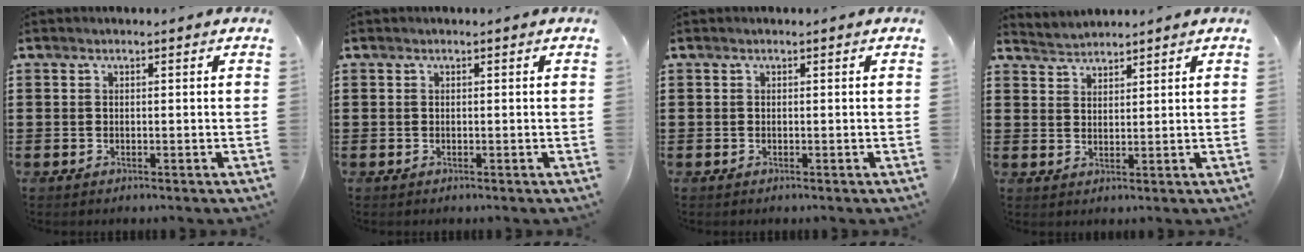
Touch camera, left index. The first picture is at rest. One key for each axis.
{"total": 0.0}
{"total": 0.0}
{"total": 2.5, "fx": 2.4, "fy": 0.1, "fz": -0.6, "tx": 0.003, "ty": -0.004, "tz": 0.048}